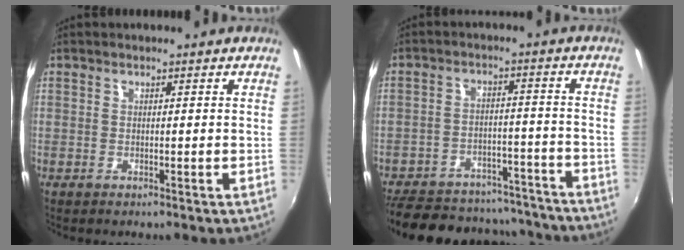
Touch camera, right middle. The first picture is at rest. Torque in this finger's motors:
{"motor_torque": [0.94, -1.20, 0.21, 0.06]}